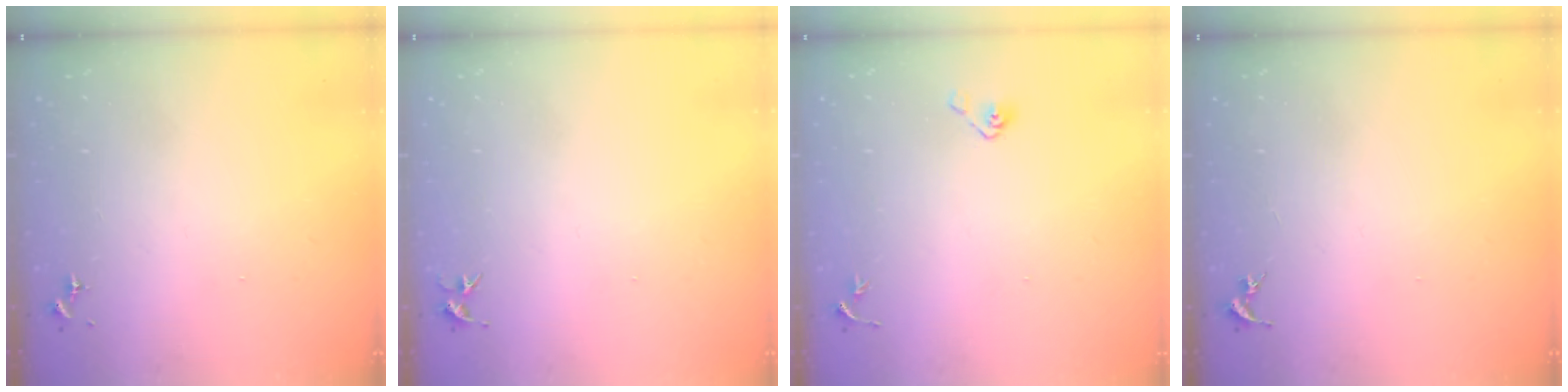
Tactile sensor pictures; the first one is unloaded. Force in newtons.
{"total": 3.7, "press": 3.7, "slide": 0.4}
{"total": 5.0, "press": 4.4, "slide": 2.3}
{"total": 0.0}